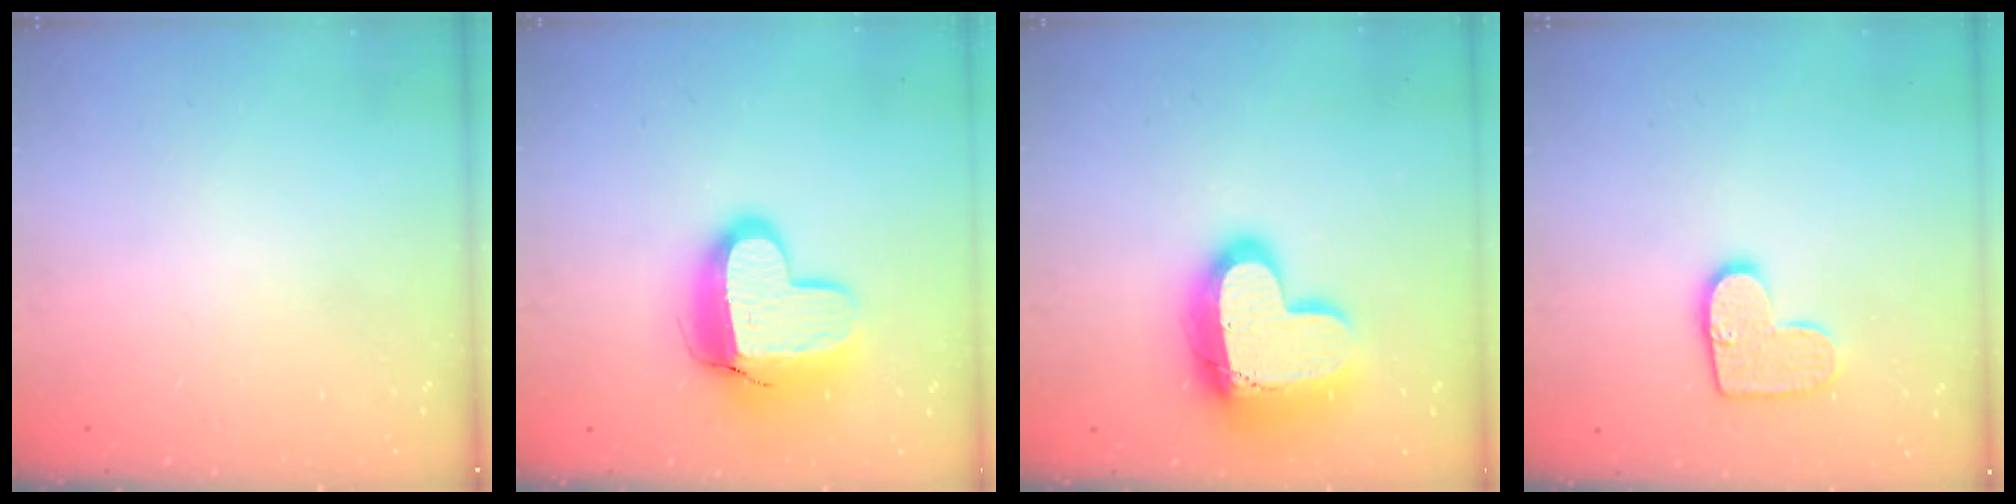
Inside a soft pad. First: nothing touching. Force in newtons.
{"total": 14.1, "press": 14.1, "slide": 1.1}
{"total": 23.1, "press": 23.0, "slide": 1.7}
{"total": 10.7, "press": 10.7, "slide": 0.6}